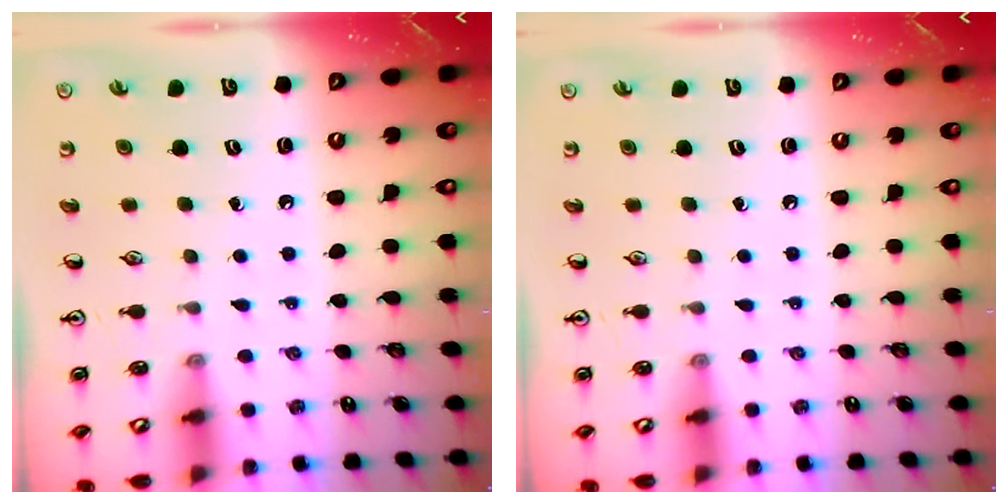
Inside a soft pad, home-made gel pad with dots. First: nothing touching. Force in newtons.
{"total": 0.0}